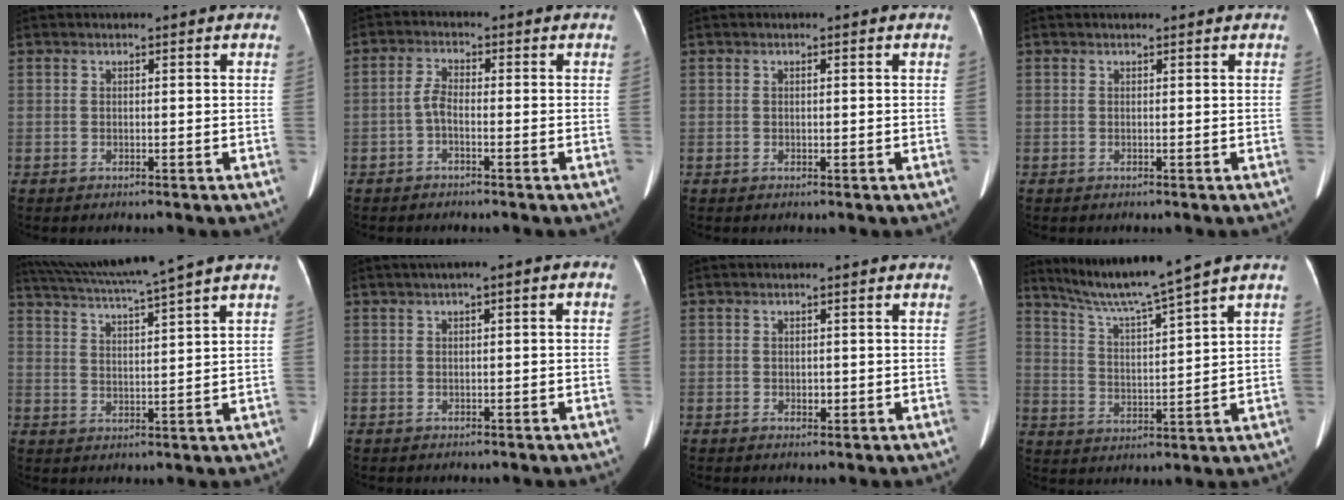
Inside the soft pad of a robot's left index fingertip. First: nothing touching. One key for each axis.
{"total": 2.5, "fx": -1.1, "fy": 1.0, "fz": 2.0, "tx": -0.044, "ty": 0.005, "tz": -0.023}
{"total": 0.0}
{"total": 0.9, "fx": 0.8, "fy": 0.3, "fz": 0.2, "tx": -0.008, "ty": 0.015, "tz": 0.008}
{"total": 11.5, "fx": 9.9, "fy": -2.3, "fz": 5.3, "tx": -0.100, "ty": 0.002, "tz": 0.158}
{"total": 3.3, "fx": 0.8, "fy": 0.5, "fz": 3.1, "tx": -0.040, "ty": 0.015, "tz": 0.006}
{"total": 0.8, "fx": -0.1, "fy": 0.6, "fz": 0.4, "tx": -0.007, "ty": -0.001, "tz": -0.002}
{"total": 9.6, "fx": 8.1, "fy": -2.6, "fz": 4.5, "tx": -0.082, "ty": -0.007, "tz": 0.152}